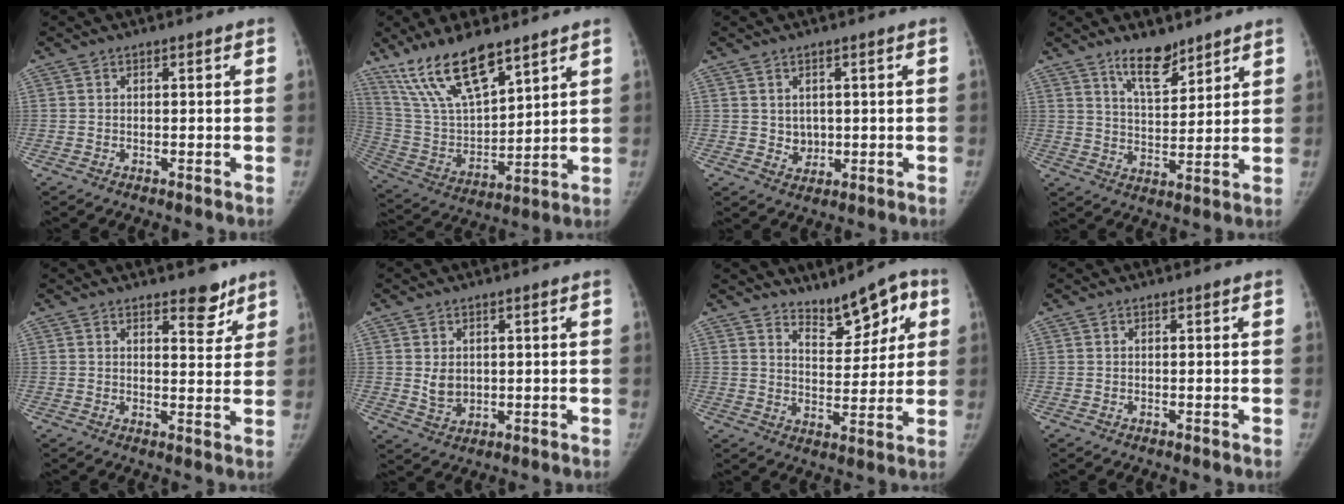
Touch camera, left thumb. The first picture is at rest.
{"total": 17.4, "force": [12.2, 6.0, 10.8], "torque": [-0.176, -0.055, 0.246]}
{"total": 3.1, "force": [0.7, 2.7, 1.3], "torque": [-0.008, -0.008, 0.020]}
{"total": 8.1, "force": [6.1, 3.1, 4.3], "torque": [-0.047, -0.050, 0.108]}
{"total": 5.2, "force": [3.9, 2.3, 2.6], "torque": [-0.007, -0.028, 0.054]}
{"total": 4.2, "force": [0.7, 3.2, 2.5], "torque": [-0.030, -0.012, 0.023]}
{"total": 9.7, "force": [5.9, 4.5, 6.2], "torque": [-0.053, -0.028, 0.095]}
{"total": 0.0}